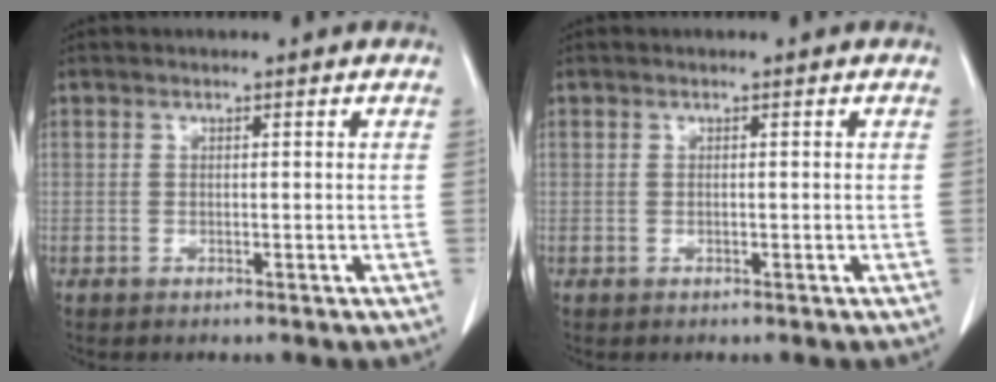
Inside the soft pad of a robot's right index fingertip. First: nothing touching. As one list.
[{"total": 0.0}]